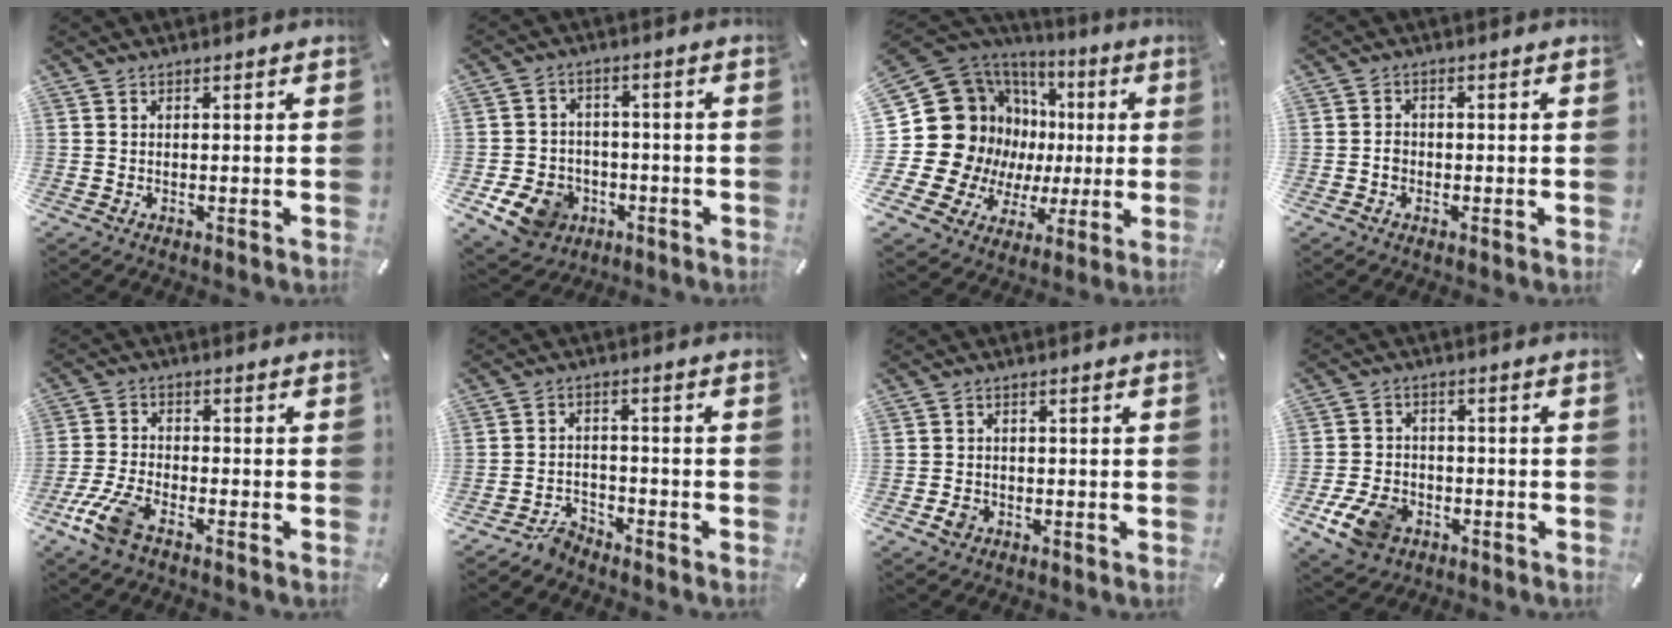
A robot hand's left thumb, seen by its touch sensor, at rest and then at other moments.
{"total": 9.6, "force": [-4.2, 7.8, 3.6], "torque": [-0.079, 0.034, -0.072]}
{"total": 22.7, "force": [4.4, 18.8, 12.0], "torque": [-0.233, -0.057, 0.120]}
{"total": 1.8, "force": [-0.6, 1.4, 0.8], "torque": [-0.016, 0.006, -0.014]}
{"total": 7.5, "force": [-4.6, 3.2, 5.1], "torque": [-0.120, 0.007, -0.088]}
{"total": 4.6, "force": [-4.1, 1.9, 0.9], "torque": [-0.026, 0.021, -0.081]}
{"total": 2.7, "force": [-0.9, 2.3, 1.1], "torque": [-0.017, 0.006, -0.017]}
{"total": 9.2, "force": [-4.1, 6.8, 4.7], "torque": [-0.099, 0.019, -0.075]}